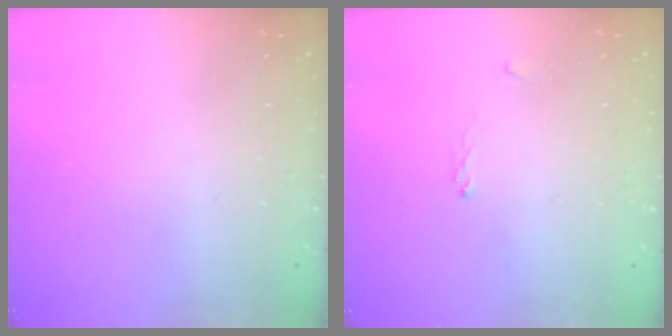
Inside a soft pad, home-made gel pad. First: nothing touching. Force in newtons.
{"total": 1.1, "press": 1.0, "slide": 0.5}